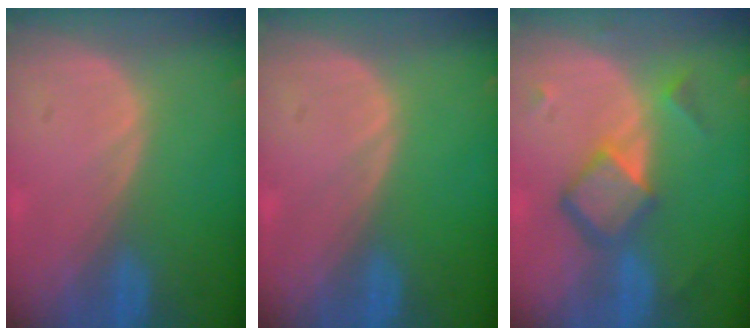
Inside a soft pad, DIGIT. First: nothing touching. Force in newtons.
{"total": 0.0}
{"total": 6.7, "press": 5.8, "slide": 3.3}